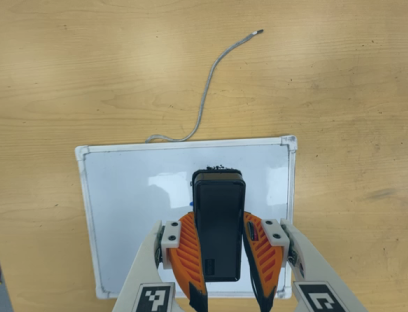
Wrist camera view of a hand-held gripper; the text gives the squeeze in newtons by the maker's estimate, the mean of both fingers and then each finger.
{"total": 8.4, "left": 6.0, "right": 10.8}